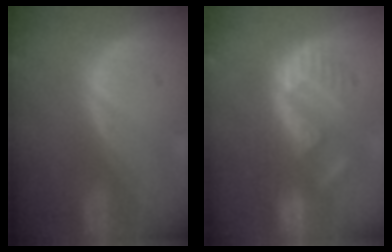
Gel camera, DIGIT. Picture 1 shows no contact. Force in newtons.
{"total": 8.7, "press": 8.4, "slide": 2.1}